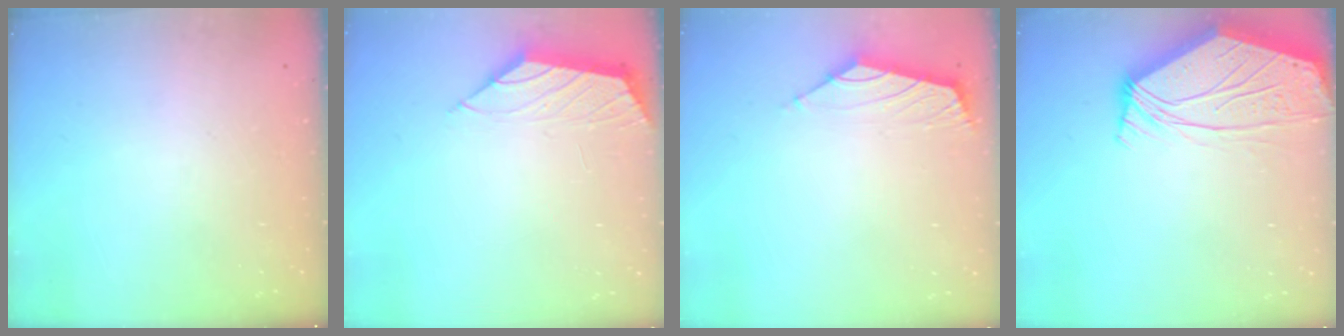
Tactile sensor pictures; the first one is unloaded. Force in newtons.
{"total": 0.8, "press": 0.7, "slide": 0.4}
{"total": 1.8, "press": 1.6, "slide": 0.6}
{"total": 6.4, "press": 6.3, "slide": 1.0}